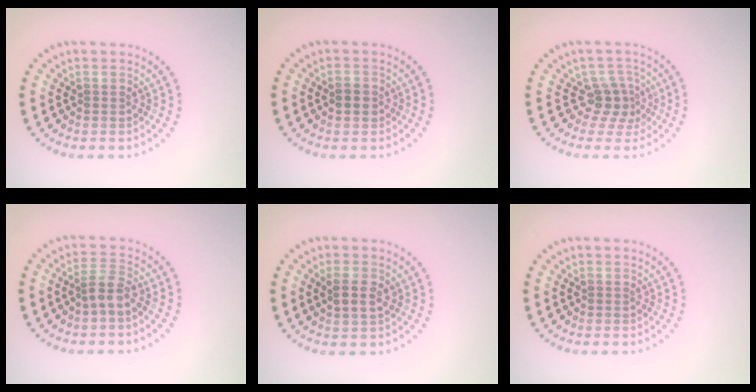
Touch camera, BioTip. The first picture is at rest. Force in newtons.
{"total": 1.2, "press": 1.2, "slide": 0.1}
{"total": 2.4, "press": 1.7, "slide": 1.7}
{"total": 2.2, "press": 1.6, "slide": 1.4}
{"total": 2.2, "press": 2.1, "slide": 0.7}
{"total": 0.0}